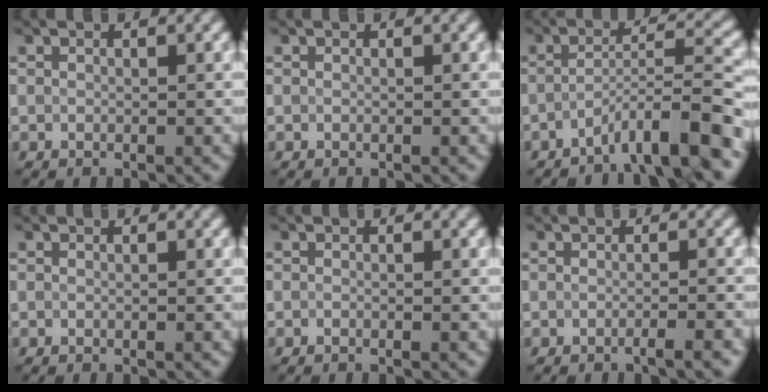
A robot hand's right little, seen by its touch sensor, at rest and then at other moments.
{"total": 0.0}
{"total": 6.7, "force": [-4.6, 0.7, 4.8], "torque": [-0.071, 0.015, -0.081]}
{"total": 0.0}
{"total": 0.6, "force": [-0.6, 0.0, 0.2], "torque": [-0.005, -0.004, -0.013]}
{"total": 1.9, "force": [-1.2, 0.4, 1.4], "torque": [-0.010, 0.000, -0.028]}